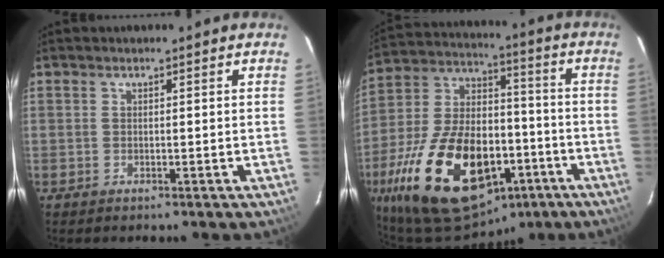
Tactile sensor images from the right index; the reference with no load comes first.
{"total": 27.8, "force": [-13.0, 15.1, 19.3], "torque": [-0.386, 0.001, -0.195]}